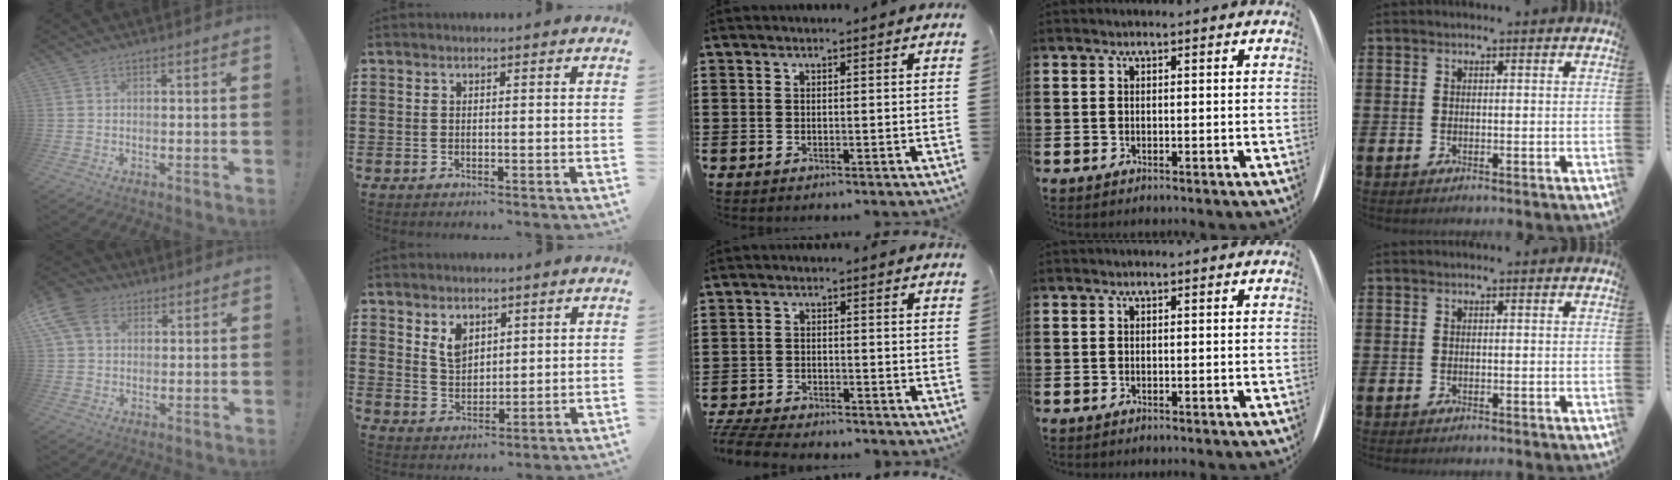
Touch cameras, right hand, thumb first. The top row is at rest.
{"thumb": {"total": 10.9, "force": [4.3, 7.8, 6.2], "torque": [-0.126, -0.005, 0.087]}, "index": {"total": 4.2, "force": [2.4, 2.7, 2.1], "torque": [-0.051, 0.007, 0.046]}, "middle": {"total": 4.3, "force": [-4.2, 0.3, 0.7], "torque": [-0.033, -0.008, -0.091]}}